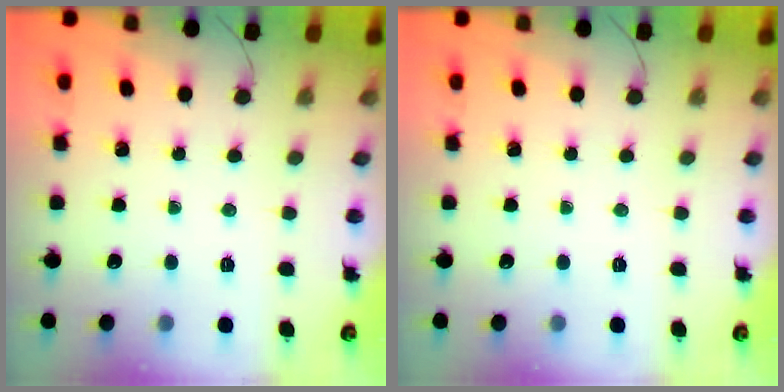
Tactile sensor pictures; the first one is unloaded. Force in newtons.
{"total": 0.0}